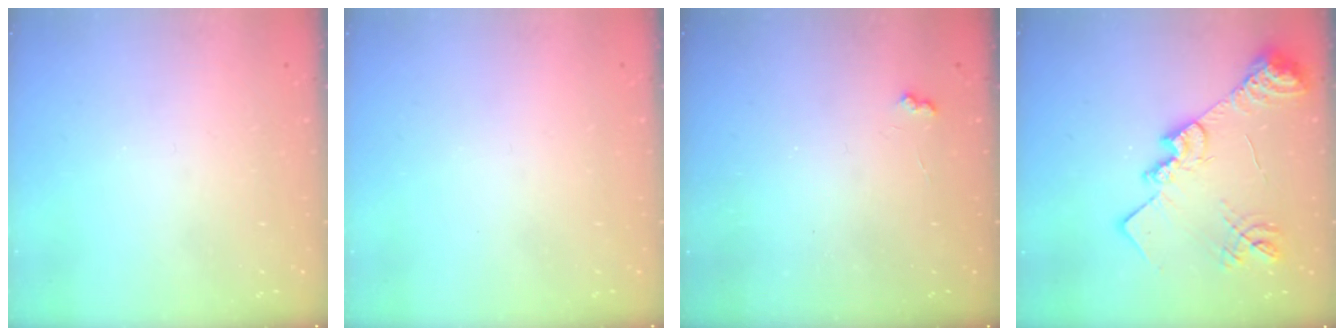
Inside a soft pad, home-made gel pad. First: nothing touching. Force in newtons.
{"total": 0.0}
{"total": 3.5, "press": 3.5, "slide": 0.6}
{"total": 20.8, "press": 20.8, "slide": 1.8}